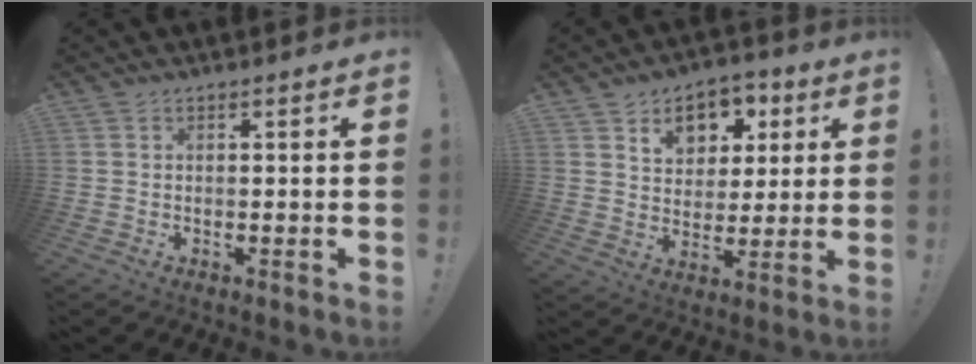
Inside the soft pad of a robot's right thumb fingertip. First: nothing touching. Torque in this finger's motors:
{"motor_torque": [1.18, 1.92, 0.21, 0.00, 0.00]}